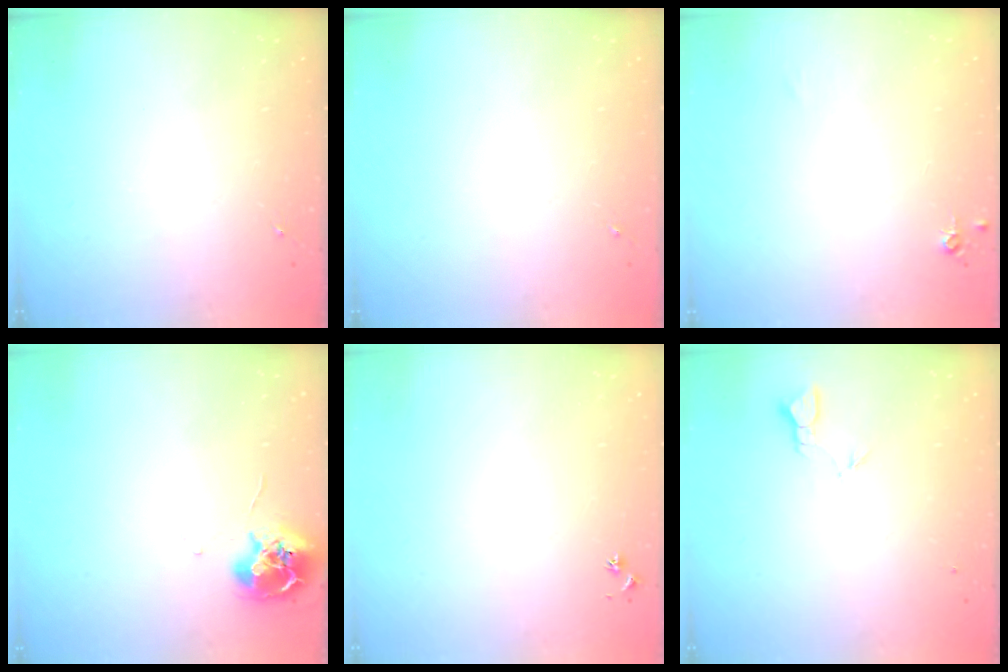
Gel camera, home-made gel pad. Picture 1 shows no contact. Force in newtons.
{"total": 0.0}
{"total": 4.7, "press": 4.7, "slide": 0.7}
{"total": 9.6, "press": 9.5, "slide": 0.6}
{"total": 3.0, "press": 2.9, "slide": 0.3}
{"total": 1.9, "press": 1.9, "slide": 0.1}